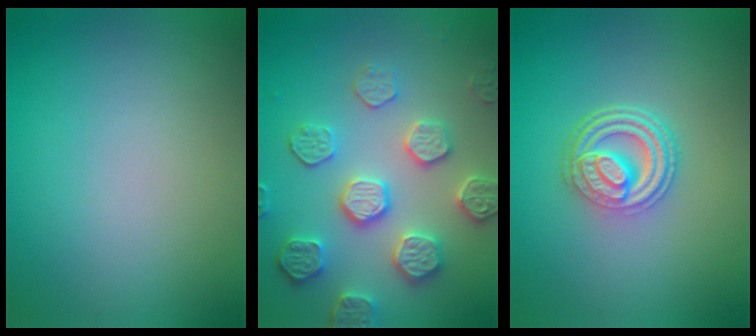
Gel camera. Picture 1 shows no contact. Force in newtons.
{"total": 5.5, "press": 5.1, "slide": 2.2}
{"total": 4.8, "press": 3.7, "slide": 3.1}